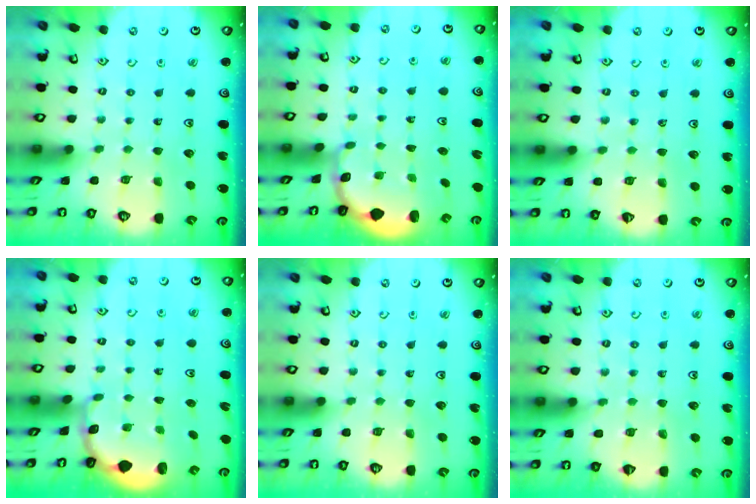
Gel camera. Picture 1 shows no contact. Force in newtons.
{"total": 1.8, "press": 1.7, "slide": 0.7}
{"total": 2.7, "press": 2.7, "slide": 0.2}
{"total": 1.9, "press": 1.8, "slide": 0.7}
{"total": 0.0}
{"total": 3.5, "press": 3.5, "slide": 0.4}